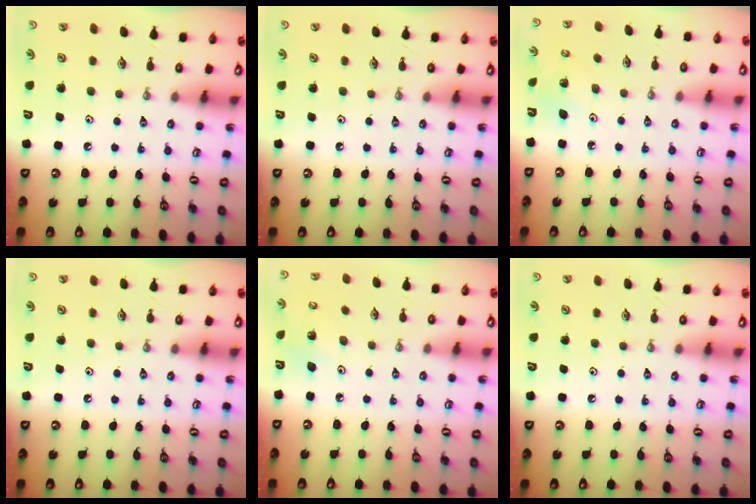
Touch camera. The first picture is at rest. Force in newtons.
{"total": 0.0}
{"total": 2.4, "press": 2.4, "slide": 0.1}
{"total": 0.0}
{"total": 3.6, "press": 3.4, "slide": 1.2}
{"total": 0.0}